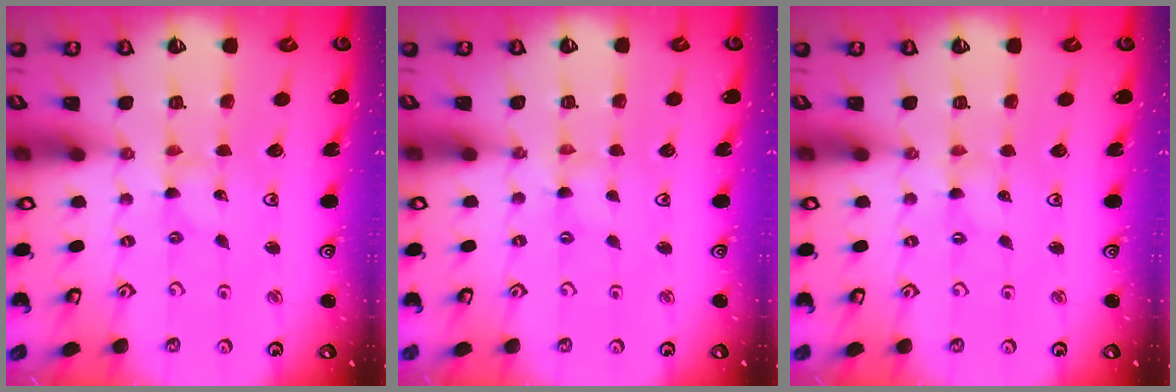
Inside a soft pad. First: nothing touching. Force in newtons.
{"total": 0.0}
{"total": 0.0}